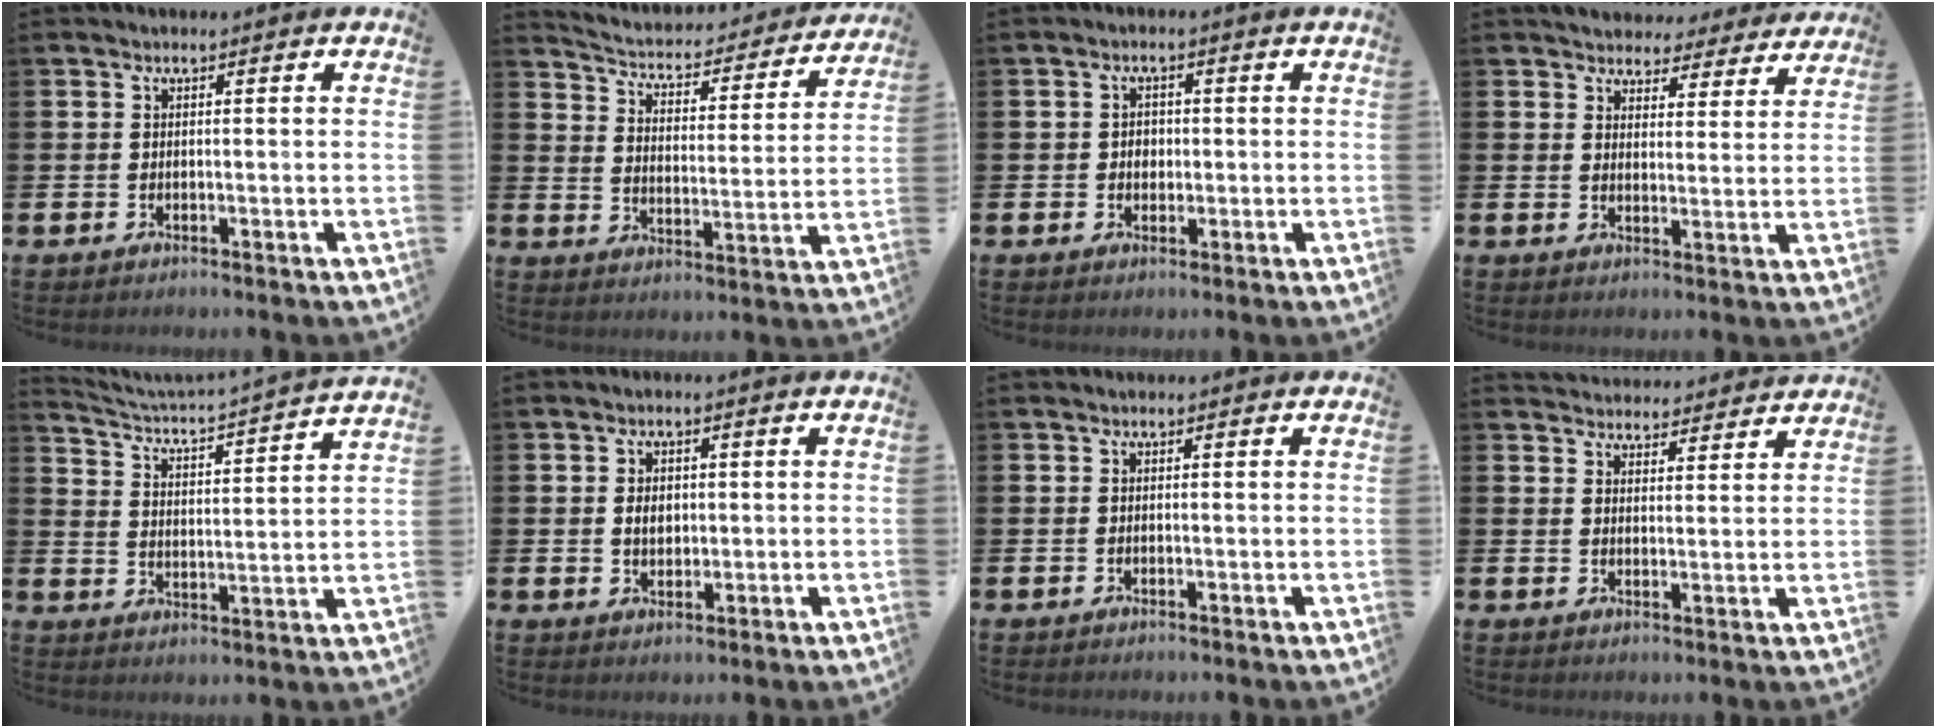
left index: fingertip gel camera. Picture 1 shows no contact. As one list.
[{"total": 4.2, "force": [3.8, 1.5, 1.1], "torque": [-0.047, -0.033, 0.055]}, {"total": 1.9, "force": [0.0, 1.6, 1.0], "torque": [-0.005, 0.003, -0.006]}, {"total": 4.1, "force": [3.8, 1.5, 0.1], "torque": [-0.010, -0.029, 0.062]}, {"total": 4.2, "force": [4.1, -0.2, 0.9], "torque": [-0.039, -0.047, 0.063]}, {"total": 2.5, "force": [0.4, 1.8, 1.6], "torque": [-0.019, 0.002, 0.002]}, {"total": 0.0}, {"total": 4.0, "force": [3.9, 0.7, -0.3], "torque": [-0.001, -0.025, 0.070]}]